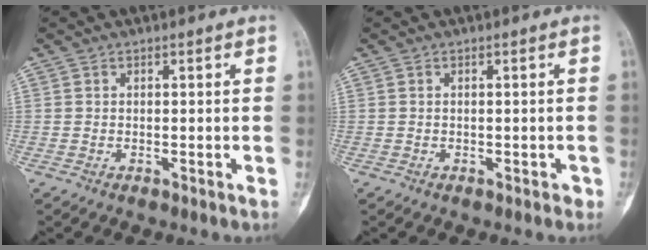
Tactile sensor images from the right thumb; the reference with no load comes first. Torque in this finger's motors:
{"motor_torque": [0.46, 0.27, 0.33, -0.16, -0.03]}